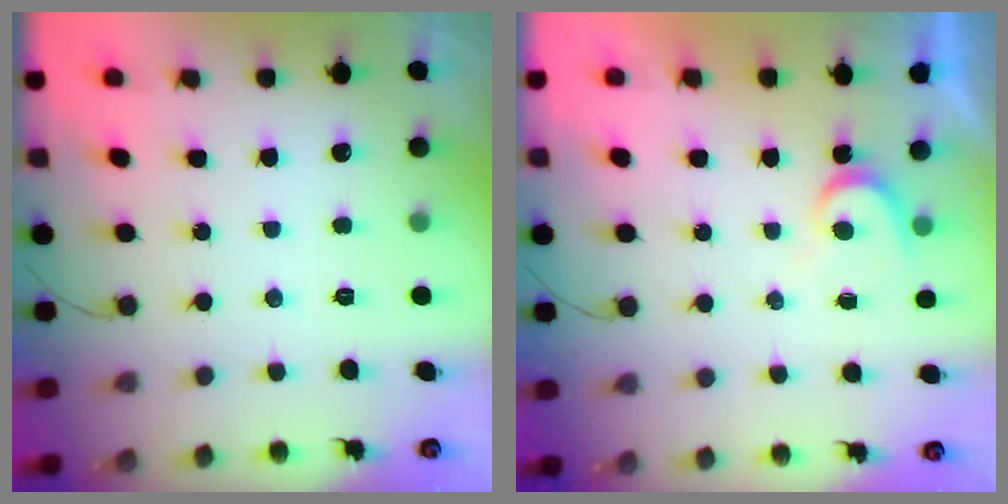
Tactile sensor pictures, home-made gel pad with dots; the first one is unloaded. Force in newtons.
{"total": 4.0, "press": 3.9, "slide": 0.5}